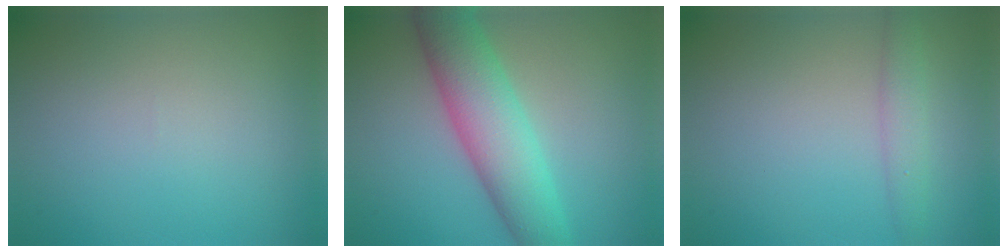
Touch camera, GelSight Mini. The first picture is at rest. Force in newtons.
{"total": 7.6, "press": 7.6, "slide": 0.1}
{"total": 2.0, "press": 2.0, "slide": 0.0}